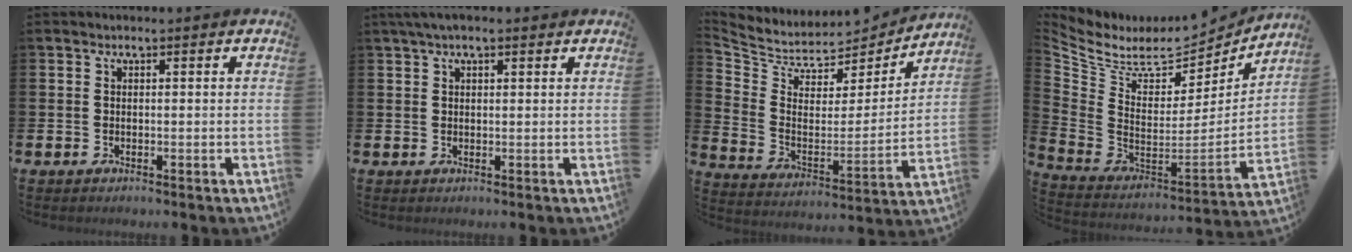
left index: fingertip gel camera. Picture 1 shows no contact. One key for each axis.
{"total": 2.6, "fx": 1.8, "fy": 1.0, "fz": 1.6, "tx": -0.031, "ty": 0.007, "tz": 0.032}
{"total": 6.6, "fx": 6.0, "fy": 2.5, "fz": 0.5, "tx": -0.053, "ty": -0.055, "tz": 0.102}
{"total": 7.1, "fx": 5.9, "fy": 3.4, "fz": 1.7, "tx": -0.077, "ty": -0.050, "tz": 0.105}